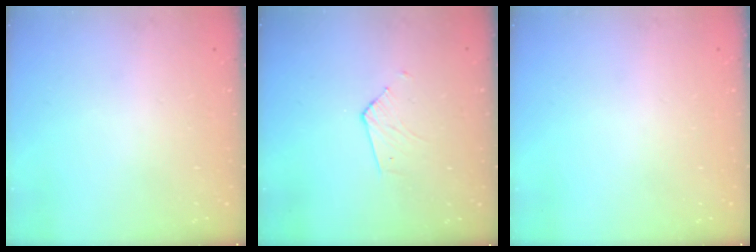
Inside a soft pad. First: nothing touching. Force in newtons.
{"total": 3.1, "press": 3.1, "slide": 0.2}
{"total": 0.0}